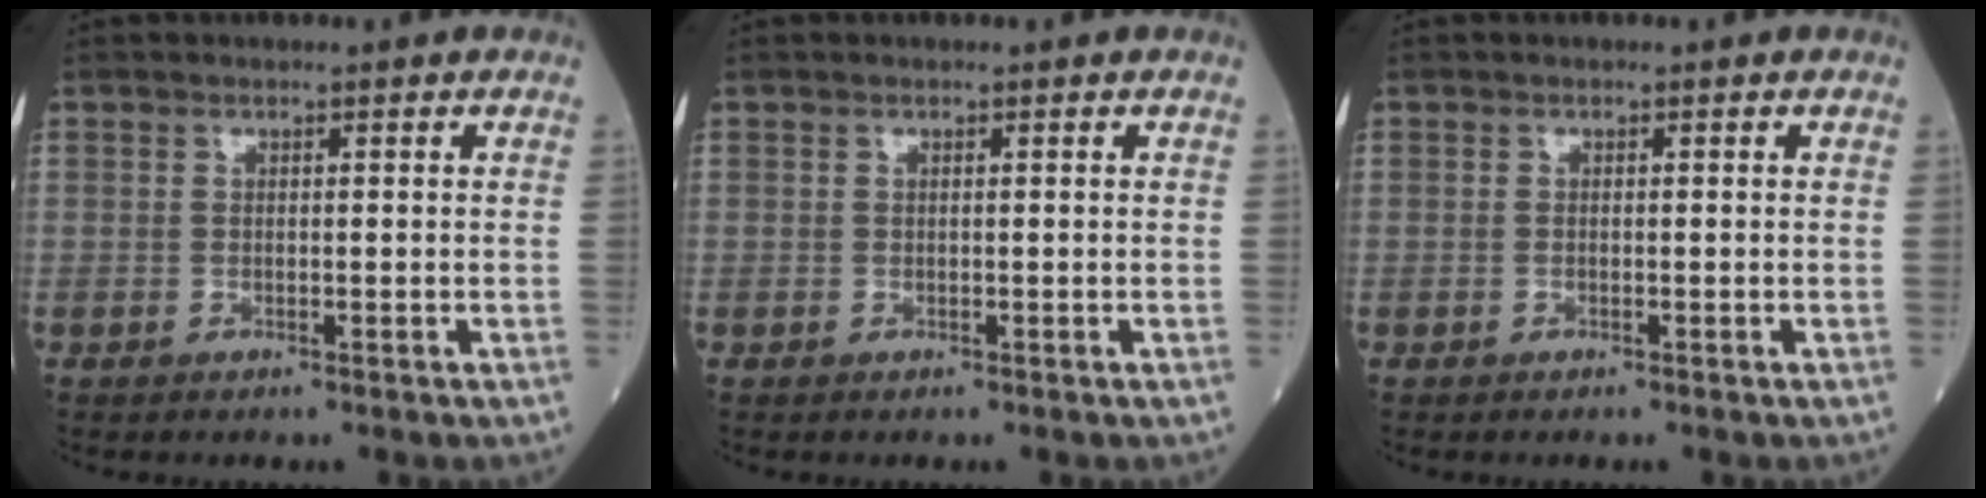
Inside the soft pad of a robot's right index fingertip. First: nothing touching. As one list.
[{"total": 0.0}, {"total": 0.0}]